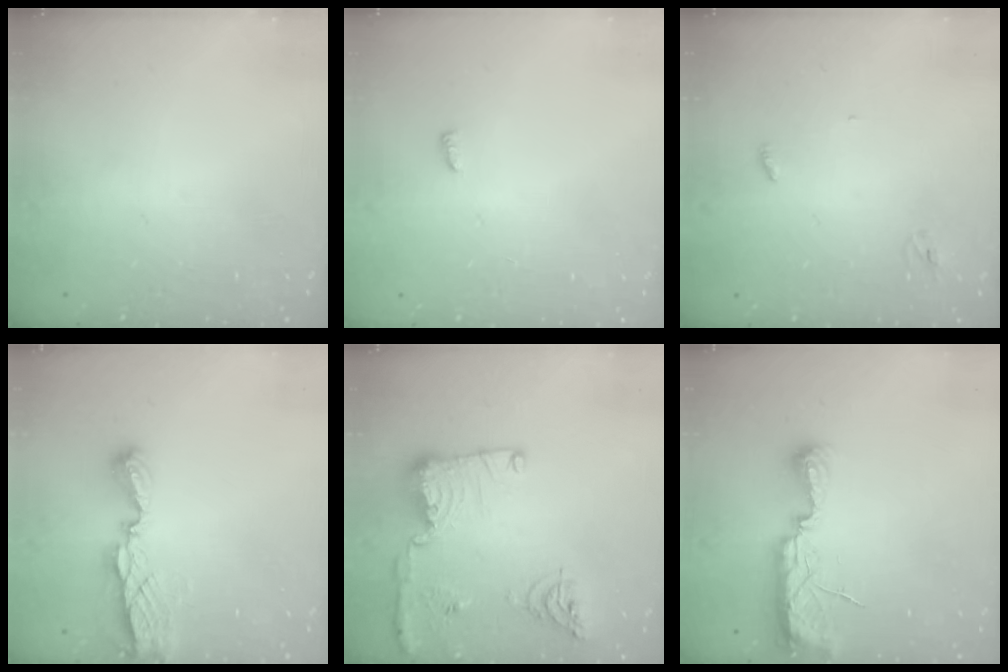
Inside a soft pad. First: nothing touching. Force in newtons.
{"total": 3.5, "press": 3.5, "slide": 0.3}
{"total": 2.8, "press": 2.8, "slide": 0.2}
{"total": 6.7, "press": 6.7, "slide": 0.2}
{"total": 15.2, "press": 14.8, "slide": 3.3}
{"total": 10.0, "press": 8.9, "slide": 4.5}